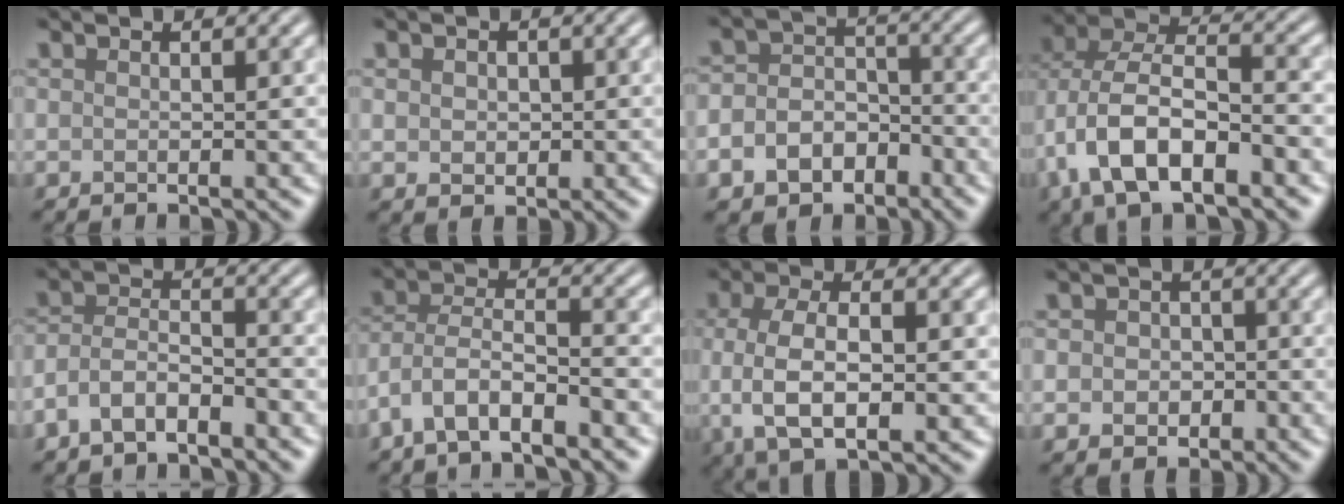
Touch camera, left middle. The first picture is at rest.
{"total": 1.5, "force": [0.3, 1.3, 0.7], "torque": [-0.012, -0.003, 0.004]}
{"total": 5.4, "force": [-2.6, 3.9, 2.7], "torque": [-0.030, -0.001, -0.046]}
{"total": 10.1, "force": [-3.3, 5.6, 7.8], "torque": [-0.154, 0.004, -0.063]}
{"total": 3.6, "force": [-2.4, 1.6, 2.1], "torque": [-0.043, 0.007, -0.054]}
{"total": 5.0, "force": [-3.3, 1.8, 3.4], "torque": [-0.067, 0.003, -0.072]}
{"total": 7.0, "force": [-0.6, 3.2, 6.1], "torque": [-0.122, -0.006, -0.013]}
{"total": 3.1, "force": [-0.3, 2.7, 1.5], "torque": [-0.003, -0.001, -0.022]}